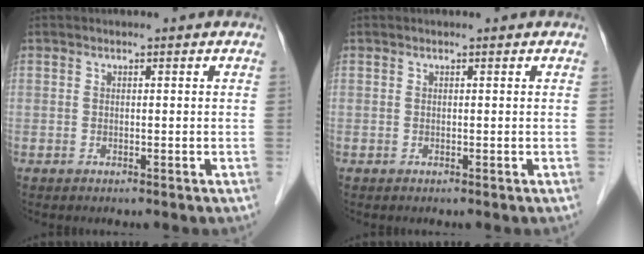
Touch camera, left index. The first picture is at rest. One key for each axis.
{"total": 0.0}